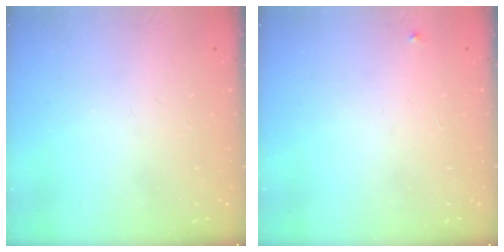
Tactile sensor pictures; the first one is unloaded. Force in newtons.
{"total": 2.7, "press": 2.7, "slide": 0.2}